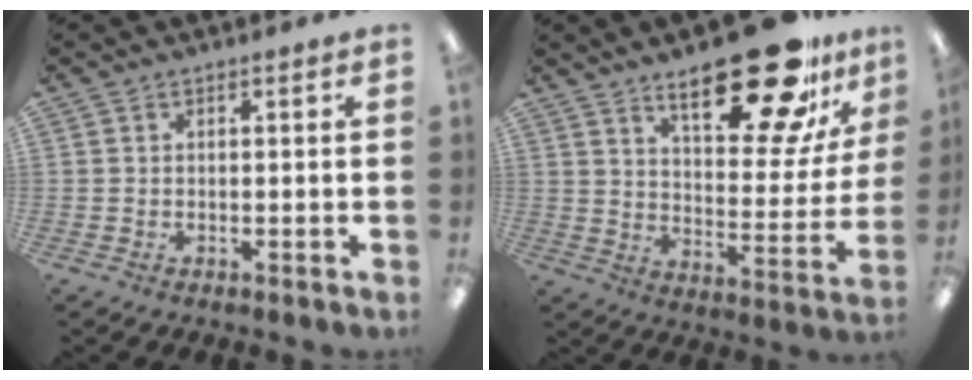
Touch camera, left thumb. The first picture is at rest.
{"total": 23.2, "force": [15.8, 8.2, 14.9], "torque": [-0.202, -0.097, 0.253]}